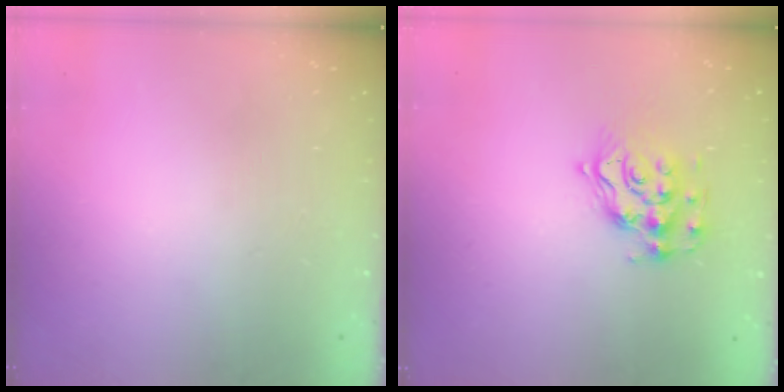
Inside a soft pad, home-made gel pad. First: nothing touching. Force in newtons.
{"total": 12.9, "press": 12.9, "slide": 1.0}